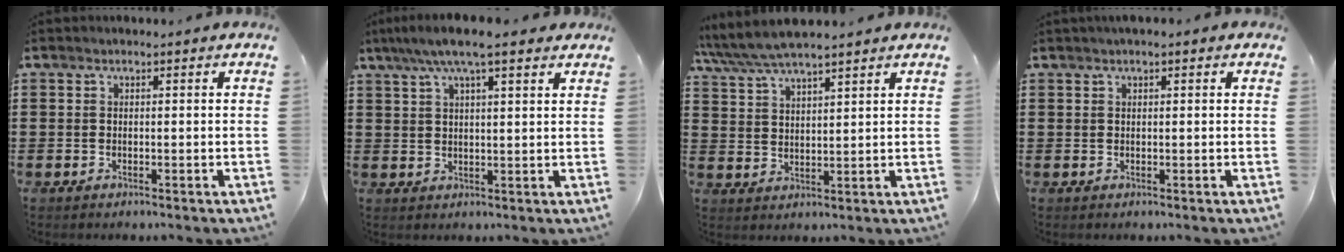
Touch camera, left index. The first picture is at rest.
{"total": 7.0, "force": [5.1, 1.1, 4.6], "torque": [-0.101, -0.002, 0.091]}
{"total": 5.5, "force": [5.0, 0.7, 2.1], "torque": [-0.057, -0.018, 0.090]}
{"total": 0.9, "force": [0.4, 0.3, 0.8], "torque": [-0.016, 0.004, 0.007]}